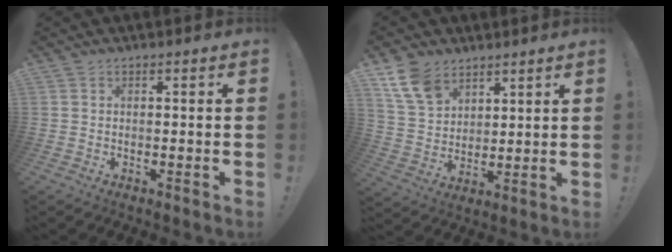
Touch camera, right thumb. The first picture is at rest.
{"total": 12.2, "force": [7.8, 7.8, 5.1], "torque": [-0.102, -0.037, 0.158]}